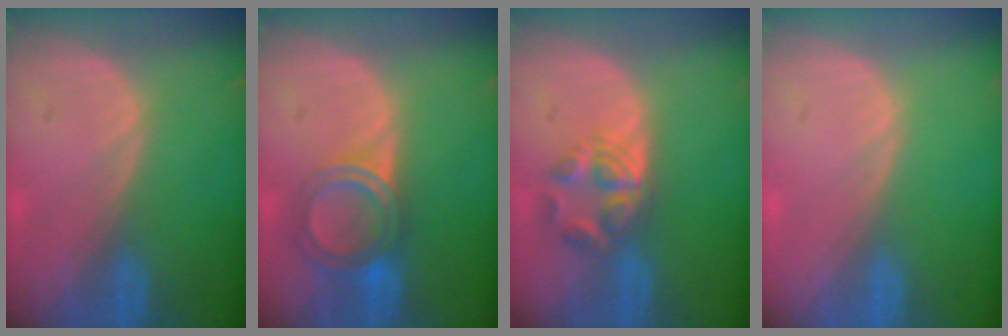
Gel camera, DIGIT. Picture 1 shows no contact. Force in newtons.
{"total": 6.0, "press": 5.3, "slide": 2.8}
{"total": 5.8, "press": 4.7, "slide": 3.4}
{"total": 0.0}